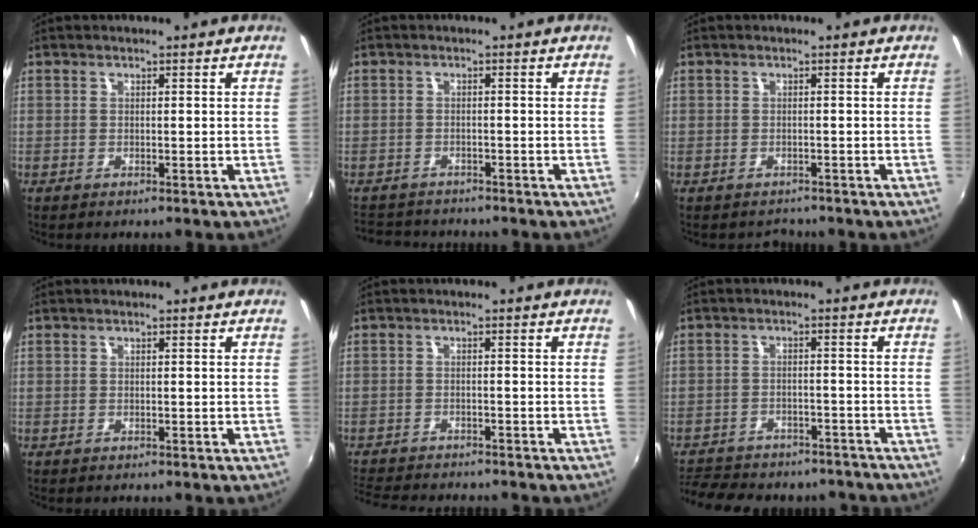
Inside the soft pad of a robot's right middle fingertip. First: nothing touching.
{"total": 5.2, "force": [-4.7, 2.1, 0.7], "torque": [-0.030, 0.002, -0.081]}
{"total": 1.8, "force": [-1.3, 1.2, -0.3], "torque": [0.000, 0.004, -0.018]}
{"total": 0.0}
{"total": 9.5, "force": [-8.7, 2.2, 3.2], "torque": [-0.088, -0.016, -0.138]}
{"total": 17.6, "force": [-14.8, 7.0, 6.3], "torque": [-0.150, 0.004, -0.195]}